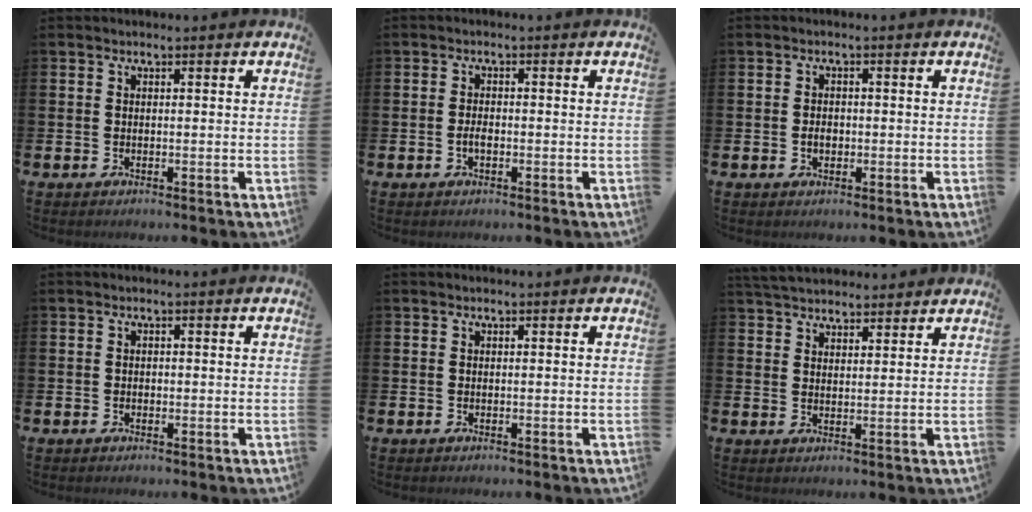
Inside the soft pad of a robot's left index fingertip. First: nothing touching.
{"total": 1.6, "force": [-0.4, 0.8, 1.3], "torque": [-0.024, 0.001, -0.008]}
{"total": 1.7, "force": [-0.3, 1.3, 1.1], "torque": [-0.013, 0.003, -0.009]}
{"total": 0.7, "force": [-0.2, 0.7, 0.2], "torque": [-0.012, 0.007, -0.004]}
{"total": 0.0}
{"total": 4.3, "force": [4.2, 1.0, 0.3], "torque": [-0.013, -0.019, 0.077]}